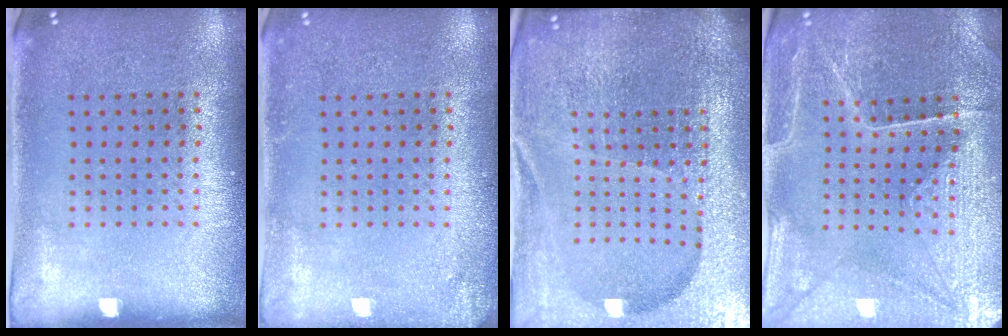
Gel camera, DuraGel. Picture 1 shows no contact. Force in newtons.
{"total": 1.2, "press": 1.2, "slide": 0.0}
{"total": 6.6, "press": 5.7, "slide": 3.3}
{"total": 3.4, "press": 3.4, "slide": 0.4}